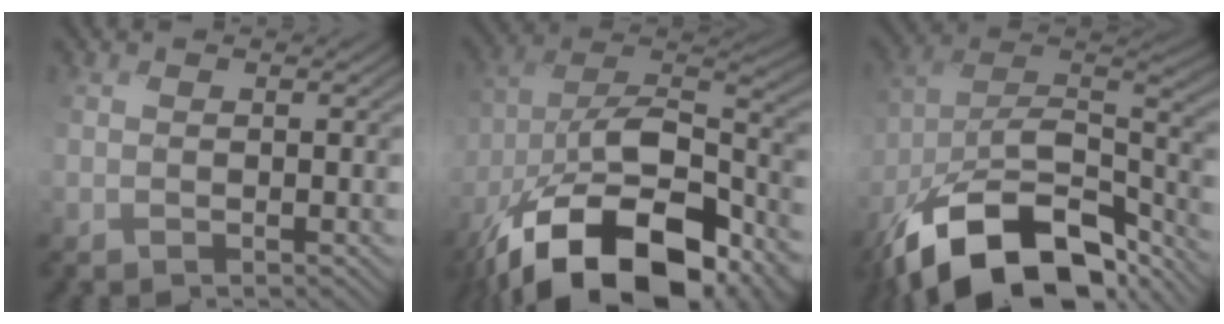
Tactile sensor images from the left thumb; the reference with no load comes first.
{"total": 20.3, "force": [-12.2, 10.2, 12.6], "torque": [-0.247, -0.048, -0.194]}
{"total": 18.2, "force": [-12.0, 9.1, 10.2], "torque": [-0.215, -0.039, -0.194]}